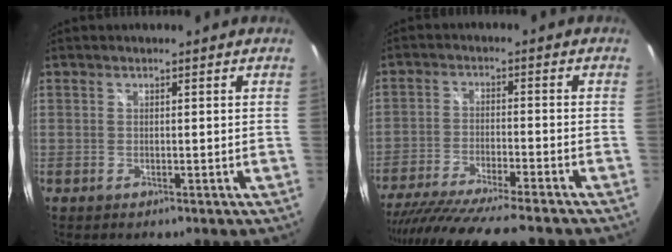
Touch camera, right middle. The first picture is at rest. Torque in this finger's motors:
{"motor_torque": [1.09, -1.05, 0.32, 0.09]}